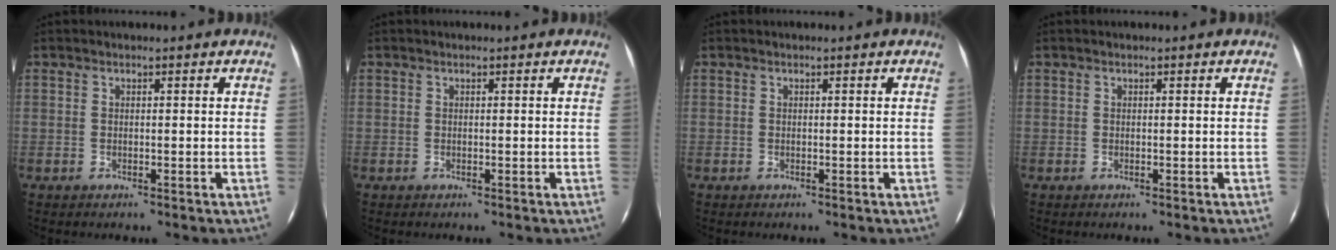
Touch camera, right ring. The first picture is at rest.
{"total": 0.0}
{"total": 0.0}
{"total": 0.0}